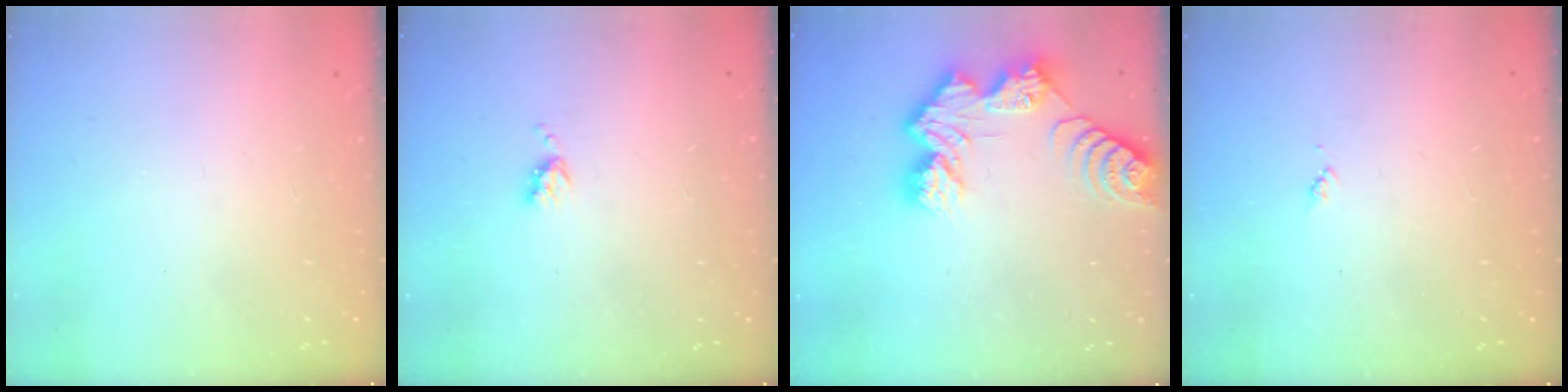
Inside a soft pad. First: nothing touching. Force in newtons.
{"total": 3.9, "press": 3.9, "slide": 0.5}
{"total": 11.5, "press": 11.5, "slide": 0.8}
{"total": 4.0, "press": 3.9, "slide": 0.5}